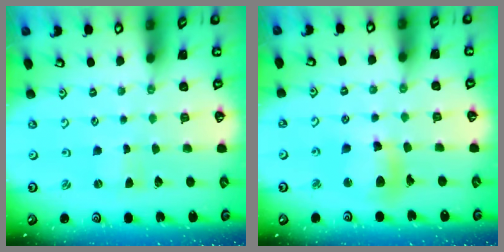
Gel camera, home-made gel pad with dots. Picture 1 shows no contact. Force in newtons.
{"total": 12.3, "press": 12.1, "slide": 2.3}